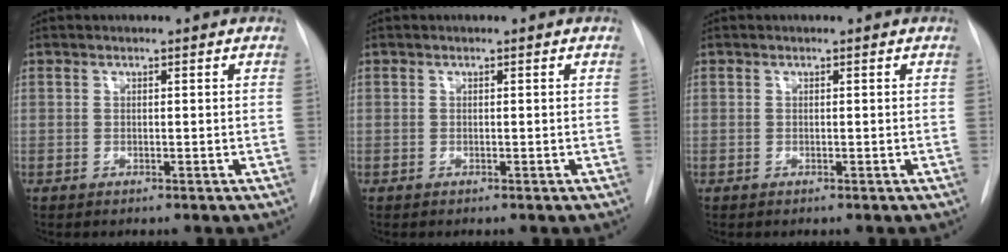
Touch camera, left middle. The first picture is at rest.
{"total": 0.0}
{"total": 0.0}